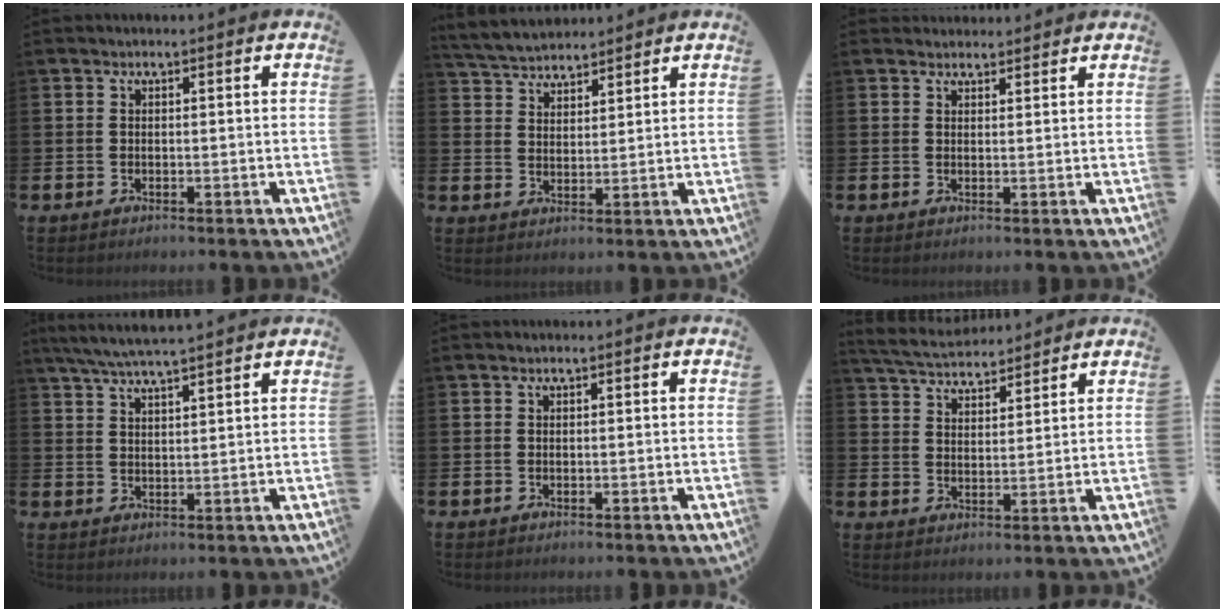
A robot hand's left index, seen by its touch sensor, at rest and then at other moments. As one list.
[{"total": 4.4, "force": [4.3, 1.0, 0.1], "torque": [-0.025, -0.018, 0.078]}, {"total": 2.0, "force": [1.9, 0.6, -0.2], "torque": [0.011, -0.008, 0.033]}, {"total": 5.4, "force": [5.0, 0.0, 1.9], "torque": [-0.054, -0.017, 0.092]}, {"total": 0.0}, {"total": 5.3, "force": [5.1, 1.0, 0.7], "torque": [-0.038, -0.024, 0.093]}]